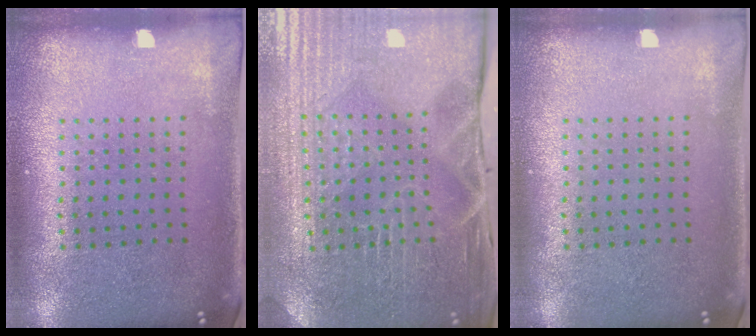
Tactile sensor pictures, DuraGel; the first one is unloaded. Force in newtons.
{"total": 4.0, "press": 4.0, "slide": 0.5}
{"total": 0.0}